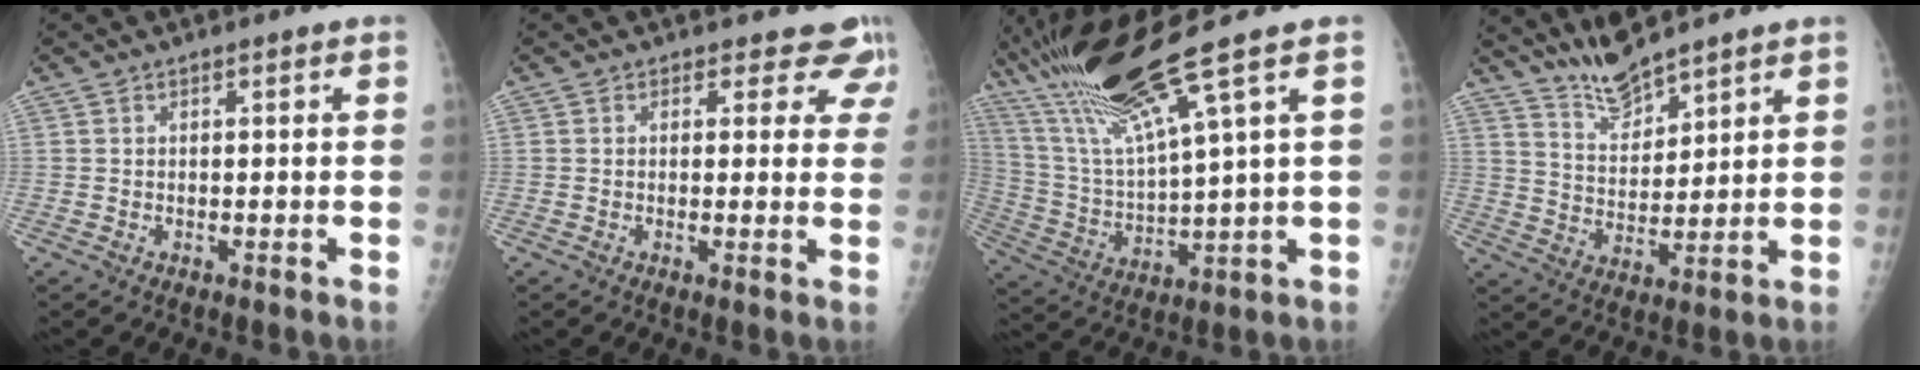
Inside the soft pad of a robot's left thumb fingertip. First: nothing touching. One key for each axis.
{"total": 5.8, "fx": 5.0, "fy": 2.9, "fz": 0.4, "tx": 0.039, "ty": -0.022, "tz": 0.030}
{"total": 17.9, "fx": 11.8, "fy": -0.2, "fz": 13.5, "tx": -0.259, "ty": -0.038, "tz": 0.226}
{"total": 7.6, "fx": 7.0, "fy": 1.1, "fz": 2.6, "tx": -0.036, "ty": -0.046, "tz": 0.145}